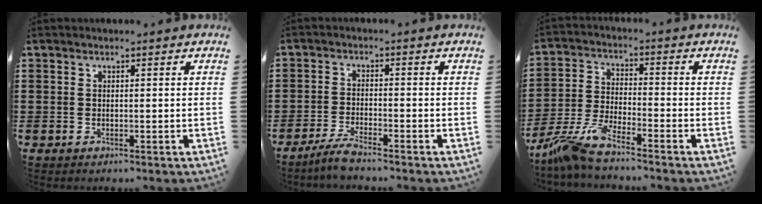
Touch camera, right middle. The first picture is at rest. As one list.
[{"total": 3.2, "force": [-2.9, 0.0, 1.3], "torque": [-0.038, -0.003, -0.060]}, {"total": 7.0, "force": [-6.1, 0.4, 3.3], "torque": [-0.093, -0.016, -0.124]}]